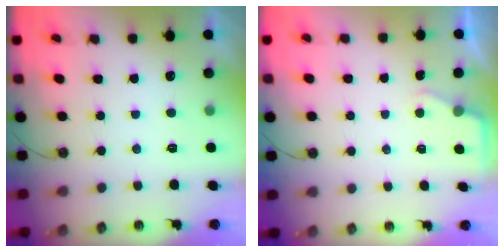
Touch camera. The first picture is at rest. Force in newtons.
{"total": 2.4, "press": 2.4, "slide": 0.3}